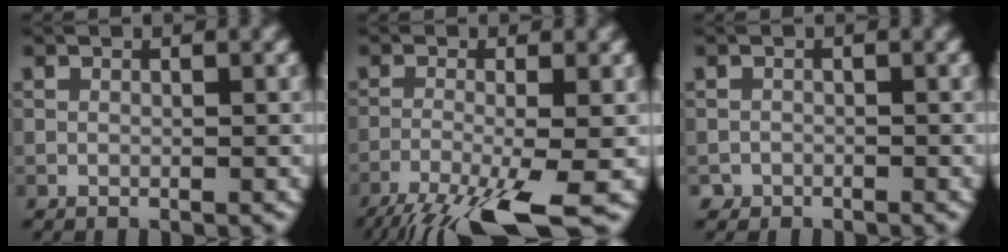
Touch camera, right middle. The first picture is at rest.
{"total": 9.7, "force": [-6.0, 1.8, 7.4], "torque": [-0.125, -0.015, -0.111]}
{"total": 0.8, "force": [-0.5, 0.5, -0.2], "torque": [0.011, -0.001, -0.010]}